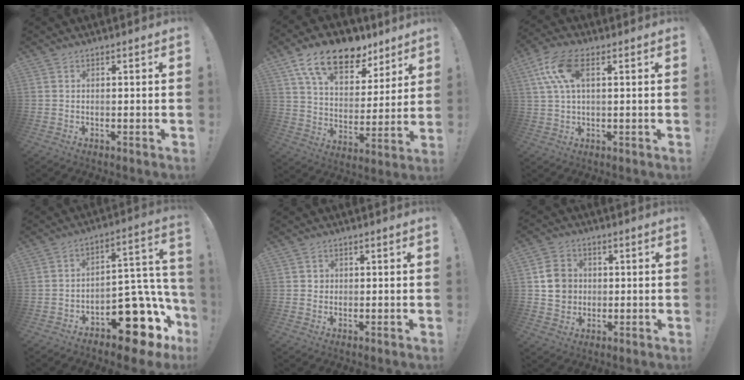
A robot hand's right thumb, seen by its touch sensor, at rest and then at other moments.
{"total": 17.6, "force": [11.3, 9.3, 9.7], "torque": [-0.159, -0.068, 0.203]}
{"total": 11.1, "force": [3.5, 5.2, 9.1], "torque": [-0.175, 0.000, 0.069]}
{"total": 17.2, "force": [-9.1, 8.6, 11.9], "torque": [-0.109, 0.048, -0.139]}
{"total": 1.7, "force": [0.3, 1.6, 0.2], "torque": [0.001, 0.001, 0.004]}
{"total": 9.5, "force": [0.8, 8.6, 4.0], "torque": [-0.046, 0.003, 0.023]}